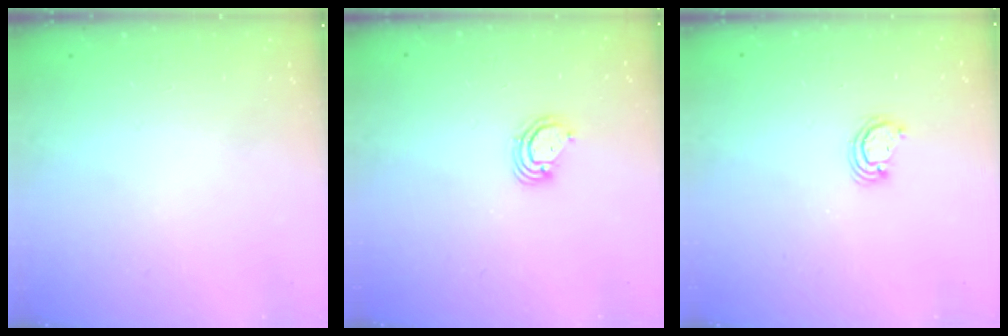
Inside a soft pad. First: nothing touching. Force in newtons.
{"total": 3.7, "press": 3.7, "slide": 0.3}
{"total": 3.0, "press": 2.9, "slide": 0.3}